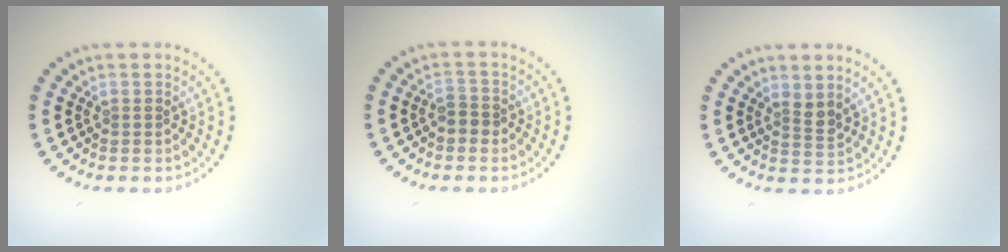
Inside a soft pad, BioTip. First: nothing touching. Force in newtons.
{"total": 1.6, "press": 1.5, "slide": 0.6}
{"total": 1.3, "press": 1.0, "slide": 0.9}